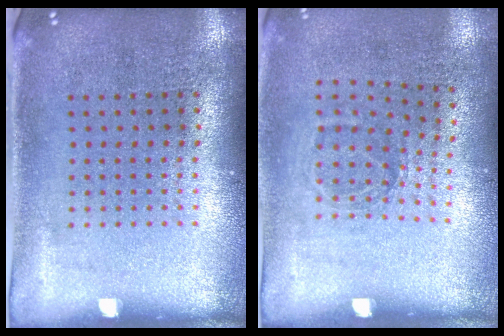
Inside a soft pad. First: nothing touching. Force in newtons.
{"total": 1.1, "press": 0.8, "slide": 0.7}